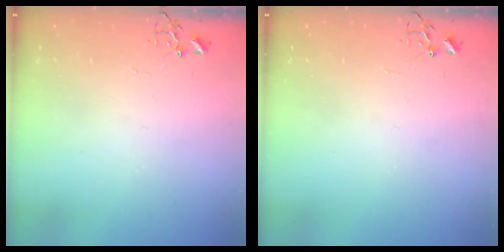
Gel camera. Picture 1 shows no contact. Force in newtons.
{"total": 0.0}